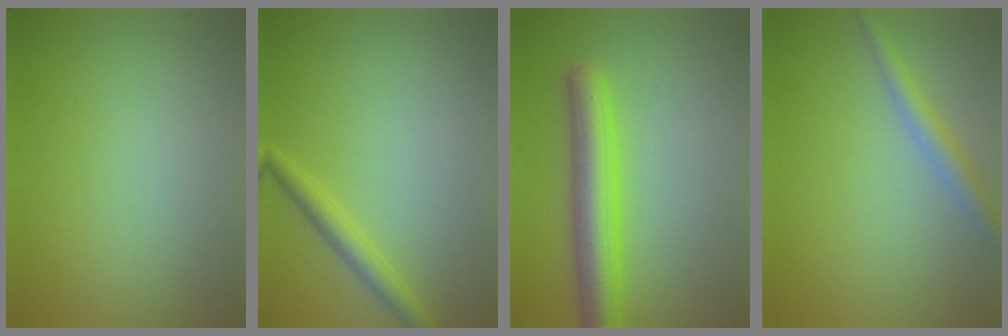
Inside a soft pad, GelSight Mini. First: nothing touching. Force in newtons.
{"total": 2.1, "press": 2.1, "slide": 0.1}
{"total": 5.7, "press": 5.7, "slide": 0.1}
{"total": 2.4, "press": 2.4, "slide": 0.1}